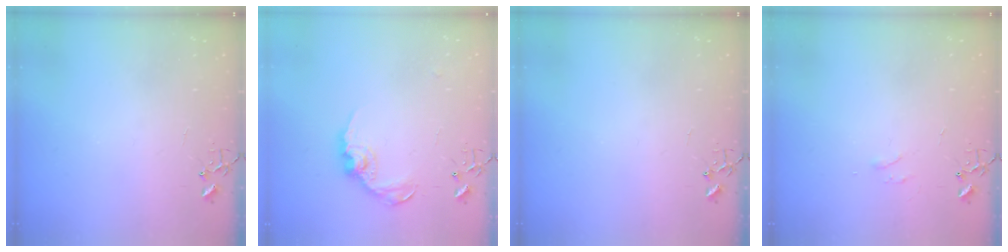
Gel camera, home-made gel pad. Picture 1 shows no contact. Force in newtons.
{"total": 12.2, "press": 12.2, "slide": 0.5}
{"total": 0.0}
{"total": 3.9, "press": 3.9, "slide": 0.6}